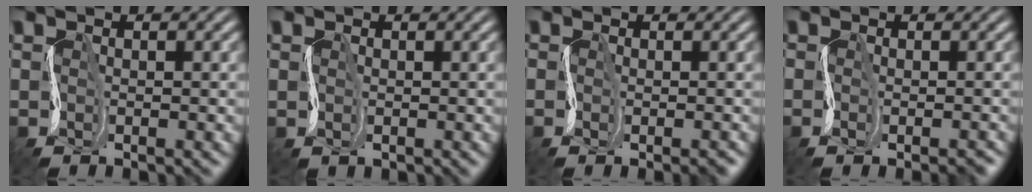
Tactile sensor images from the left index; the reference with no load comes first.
{"total": 0.9, "force": [0.2, 0.3, -0.8], "torque": [0.006, 0.000, 0.003]}
{"total": 1.7, "force": [-1.2, 0.9, 0.9], "torque": [-0.009, -0.006, -0.015]}
{"total": 1.9, "force": [-1.4, 0.9, 0.9], "torque": [-0.008, -0.004, -0.017]}